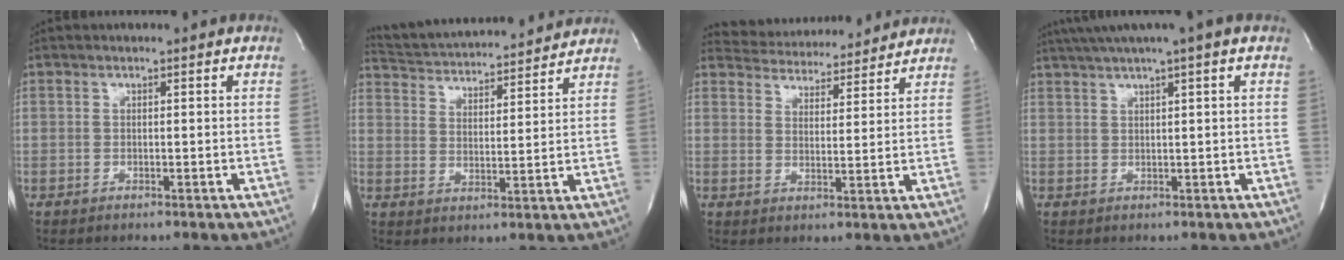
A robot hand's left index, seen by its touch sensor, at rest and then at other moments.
{"total": 16.6, "force": [15.9, 2.1, 4.5], "torque": [-0.083, 0.026, 0.237]}
{"total": 12.9, "force": [12.4, 2.7, 2.2], "torque": [-0.031, 0.015, 0.169]}
{"total": 6.5, "force": [4.6, -1.2, 4.4], "torque": [-0.074, 0.028, 0.074]}